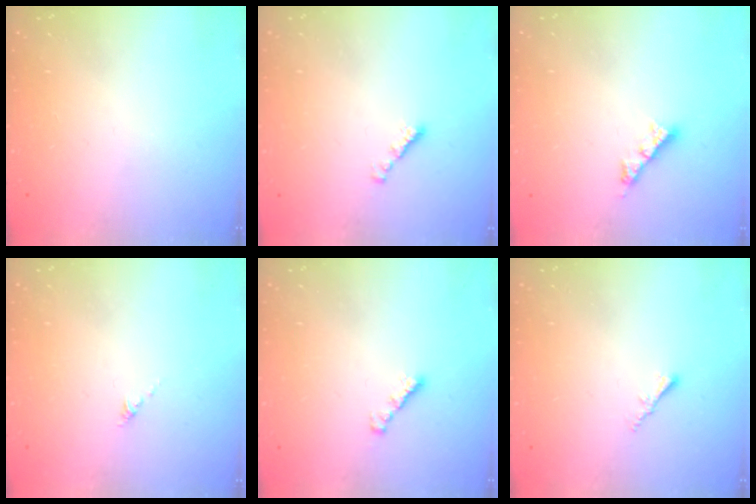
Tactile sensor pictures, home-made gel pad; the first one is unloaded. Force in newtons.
{"total": 1.8, "press": 1.7, "slide": 0.6}
{"total": 4.1, "press": 4.0, "slide": 0.3}
{"total": 0.0}
{"total": 1.6, "press": 1.5, "slide": 0.4}
{"total": 1.5, "press": 1.5, "slide": 0.4}